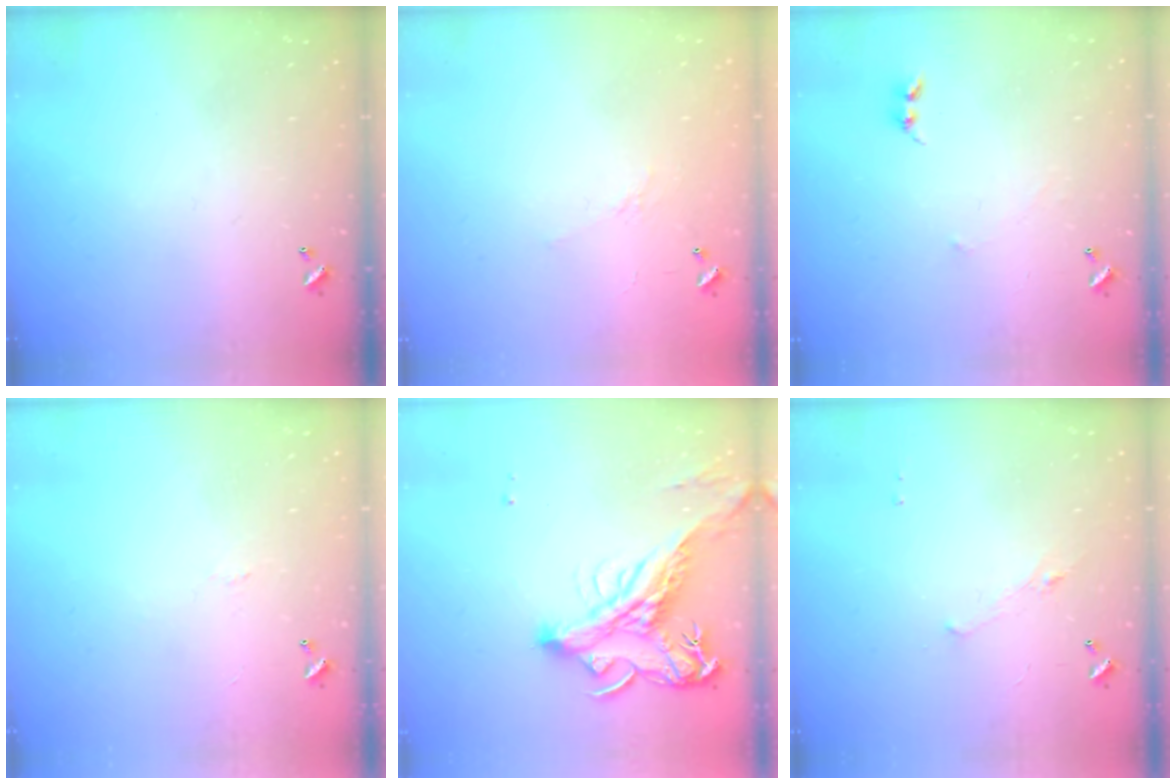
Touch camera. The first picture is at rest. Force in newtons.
{"total": 6.2, "press": 6.2, "slide": 0.8}
{"total": 2.3, "press": 2.3, "slide": 0.3}
{"total": 0.0}
{"total": 4.6, "press": 4.3, "slide": 1.7}
{"total": 1.3, "press": 1.2, "slide": 0.6}